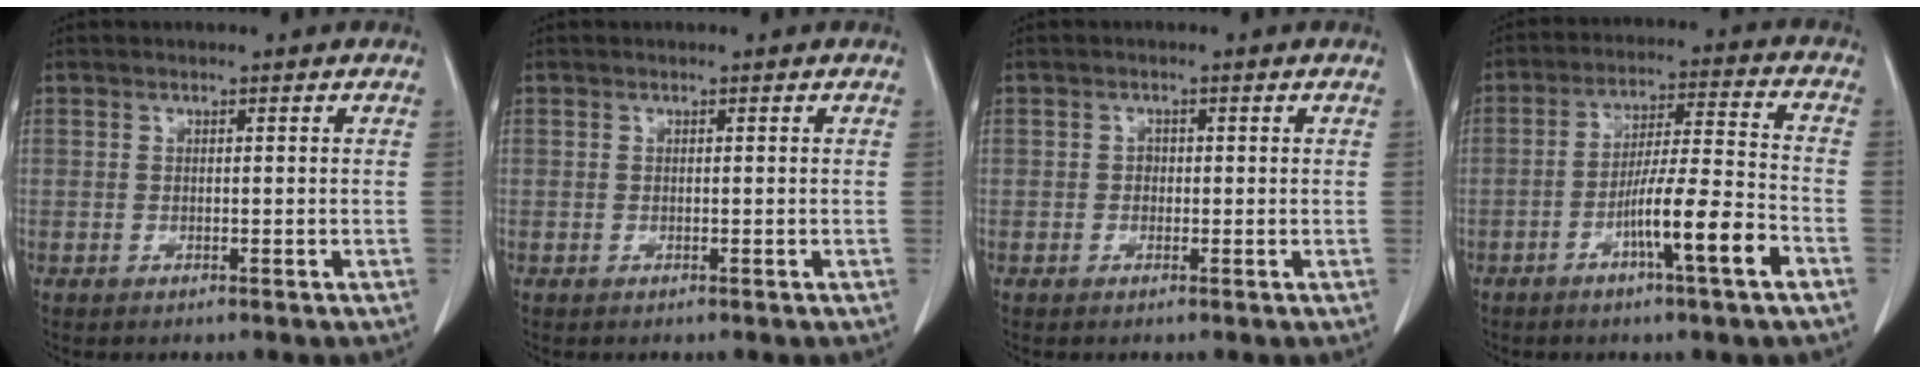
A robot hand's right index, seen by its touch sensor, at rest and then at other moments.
{"total": 0.0}
{"total": 1.0, "force": [-0.1, 0.9, 0.4], "torque": [-0.002, 0.004, -0.004]}
{"total": 10.1, "force": [-4.6, 0.0, 9.0], "torque": [-0.147, 0.004, -0.079]}